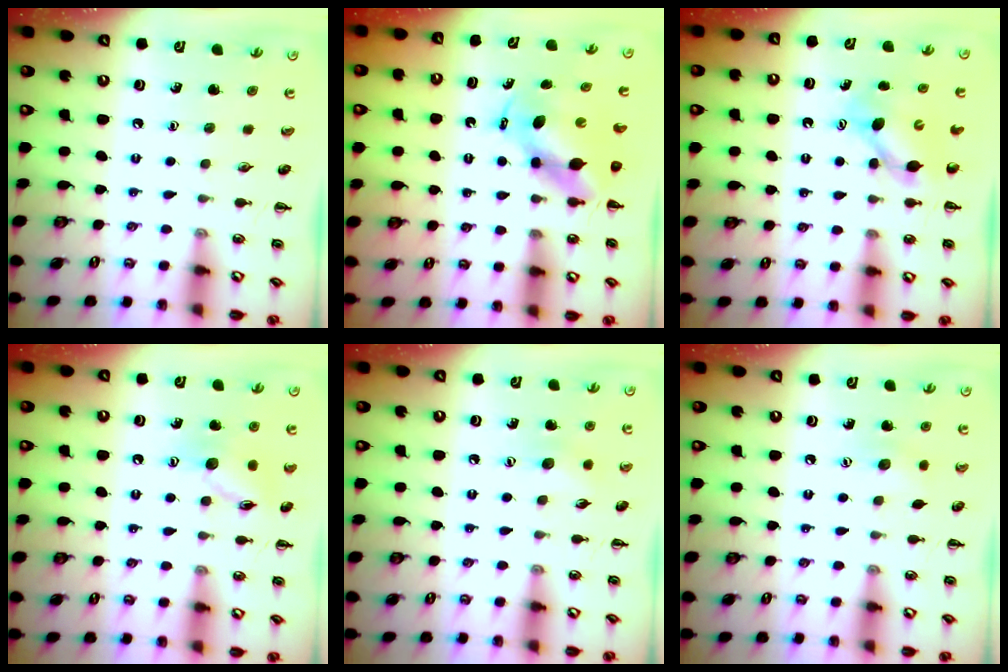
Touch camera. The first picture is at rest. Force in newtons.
{"total": 6.5, "press": 6.3, "slide": 1.4}
{"total": 5.8, "press": 5.8, "slide": 0.6}
{"total": 9.8, "press": 9.8, "slide": 0.5}
{"total": 6.2, "press": 6.0, "slide": 1.3}
{"total": 6.3, "press": 6.1, "slide": 1.4}